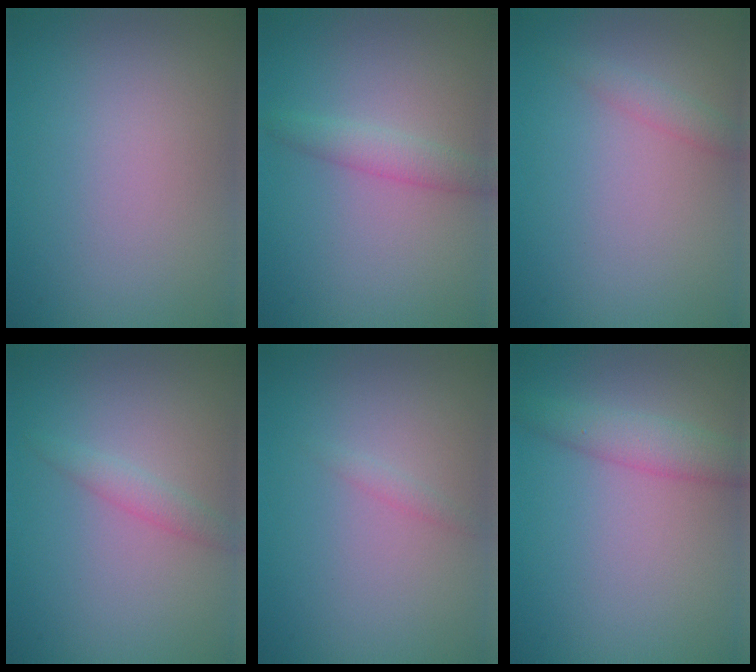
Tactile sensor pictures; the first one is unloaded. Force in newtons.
{"total": 2.0, "press": 2.0, "slide": 0.0}
{"total": 1.3, "press": 1.3, "slide": 0.0}
{"total": 1.4, "press": 1.4, "slide": 0.1}
{"total": 0.7, "press": 0.7, "slide": 0.0}
{"total": 2.7, "press": 2.7, "slide": 0.1}